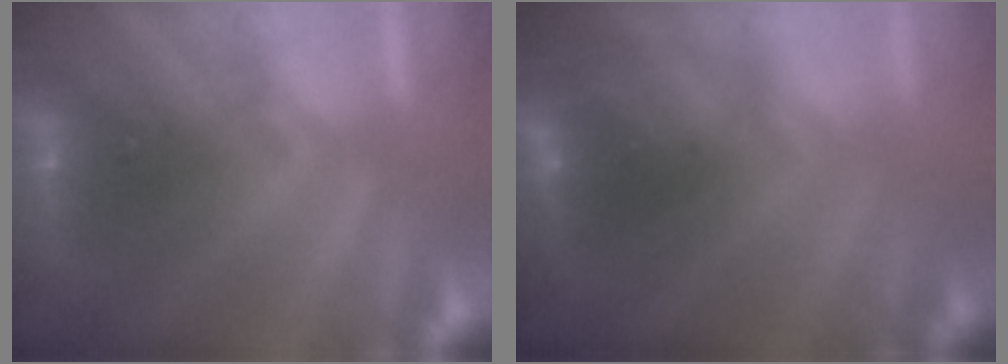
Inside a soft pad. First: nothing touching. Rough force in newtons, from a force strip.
{"total": 2.9}